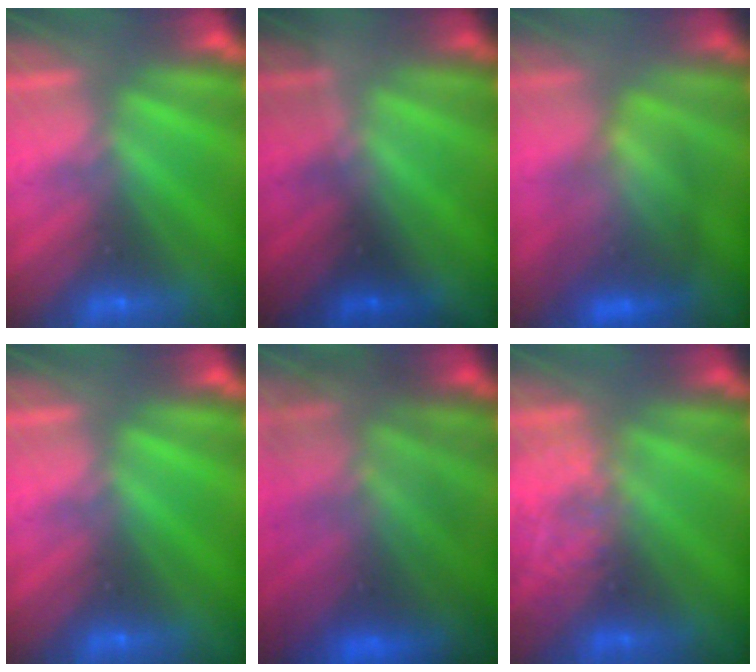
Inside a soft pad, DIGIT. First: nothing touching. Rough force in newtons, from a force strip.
{"total": 1.6}
{"total": 3.4}
{"total": 0.0}
{"total": 10.0}
{"total": 2.2}